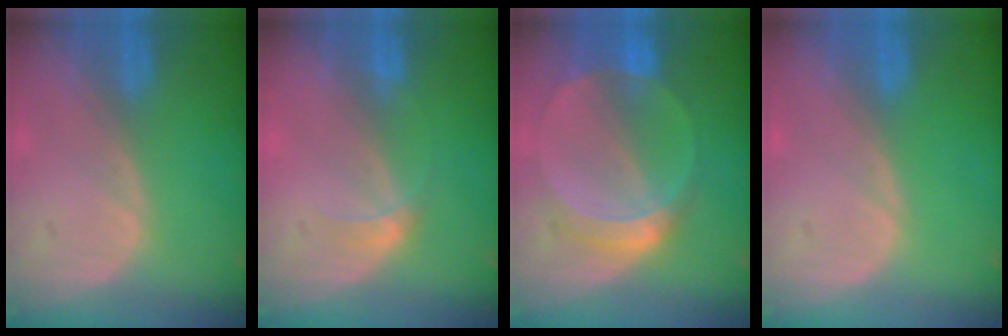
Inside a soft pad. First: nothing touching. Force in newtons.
{"total": 1.7, "press": 1.7, "slide": 0.2}
{"total": 6.2, "press": 5.7, "slide": 2.6}
{"total": 0.0}